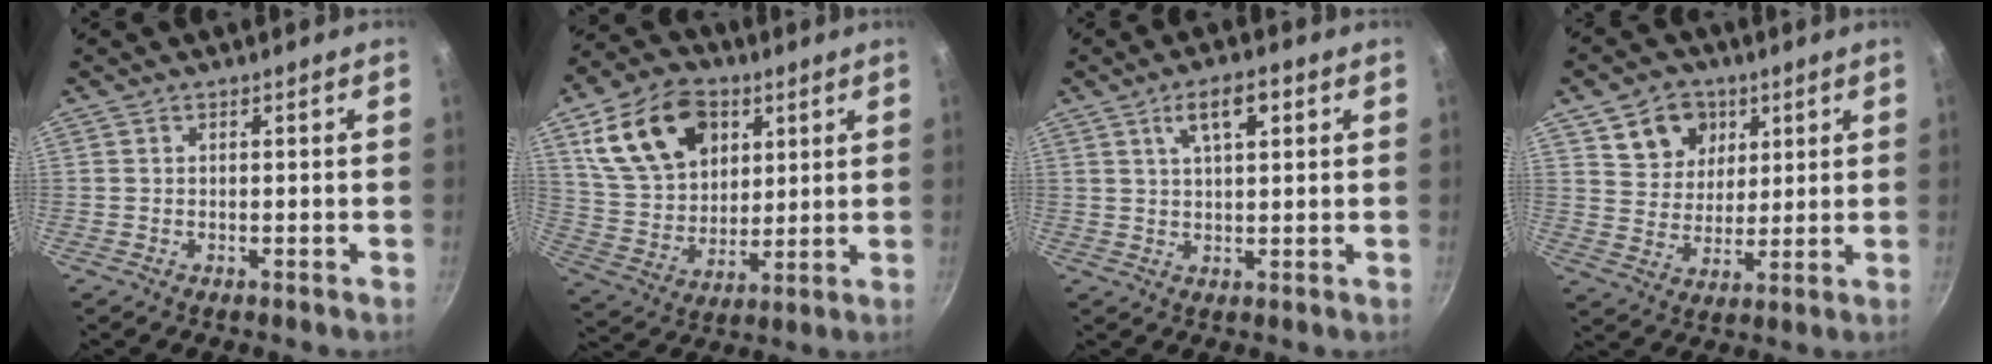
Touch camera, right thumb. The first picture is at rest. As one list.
[{"total": 18.9, "force": [7.6, 13.1, 11.3], "torque": [-0.176, -0.014, 0.142]}, {"total": 6.7, "force": [2.8, 2.7, 5.5], "torque": [-0.081, 0.003, 0.048]}, {"total": 9.7, "force": [4.4, 7.9, 3.4], "torque": [-0.020, -0.018, 0.075]}]